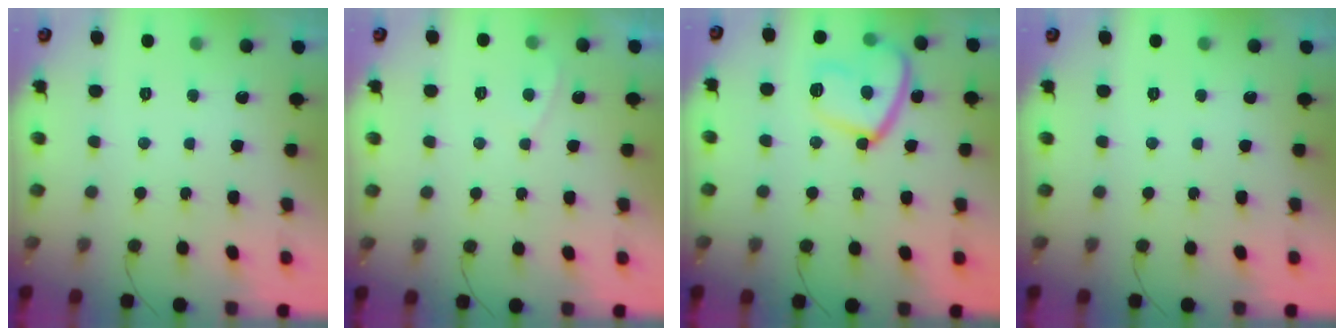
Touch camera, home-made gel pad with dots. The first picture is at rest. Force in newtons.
{"total": 2.0, "press": 2.0, "slide": 0.2}
{"total": 13.7, "press": 13.7, "slide": 0.9}
{"total": 0.0}